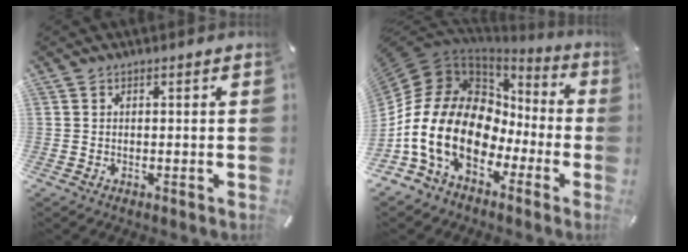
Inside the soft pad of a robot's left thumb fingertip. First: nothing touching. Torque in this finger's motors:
{"motor_torque": [1.35, 3.26, 2.77, 0.00, 1.00]}